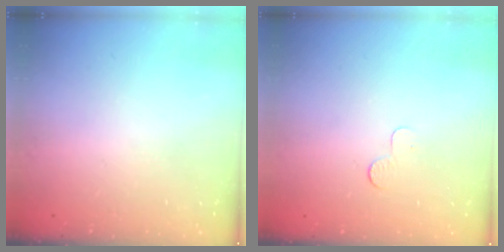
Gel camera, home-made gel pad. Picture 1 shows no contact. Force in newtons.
{"total": 2.6, "press": 2.6, "slide": 0.2}